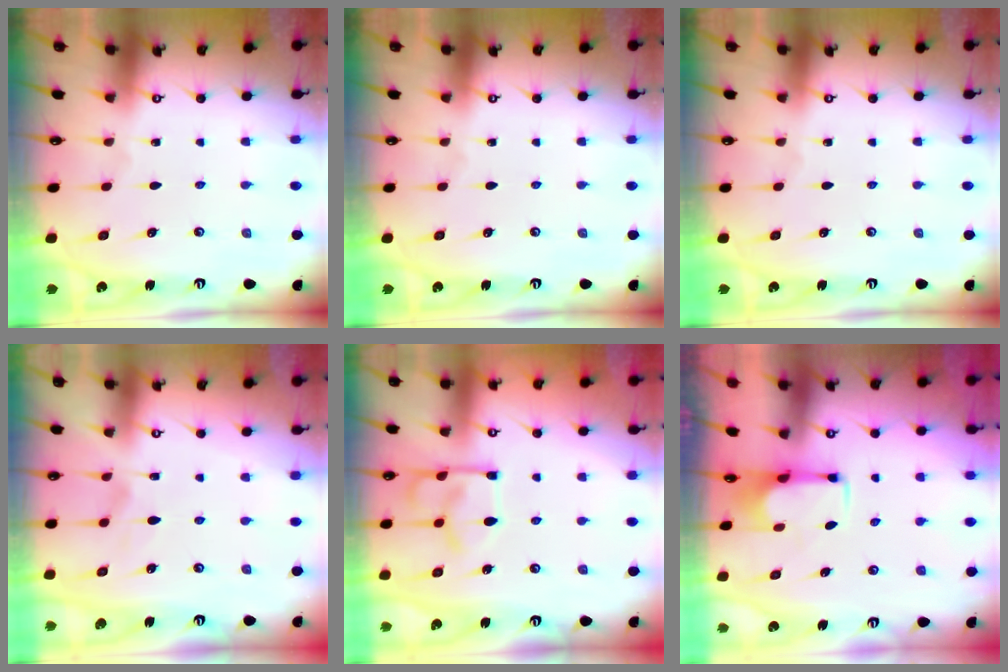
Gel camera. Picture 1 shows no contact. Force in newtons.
{"total": 0.0}
{"total": 0.0}
{"total": 1.7, "press": 1.2, "slide": 1.2}
{"total": 8.9, "press": 8.8, "slide": 1.2}
{"total": 2.7, "press": 2.6, "slide": 0.9}